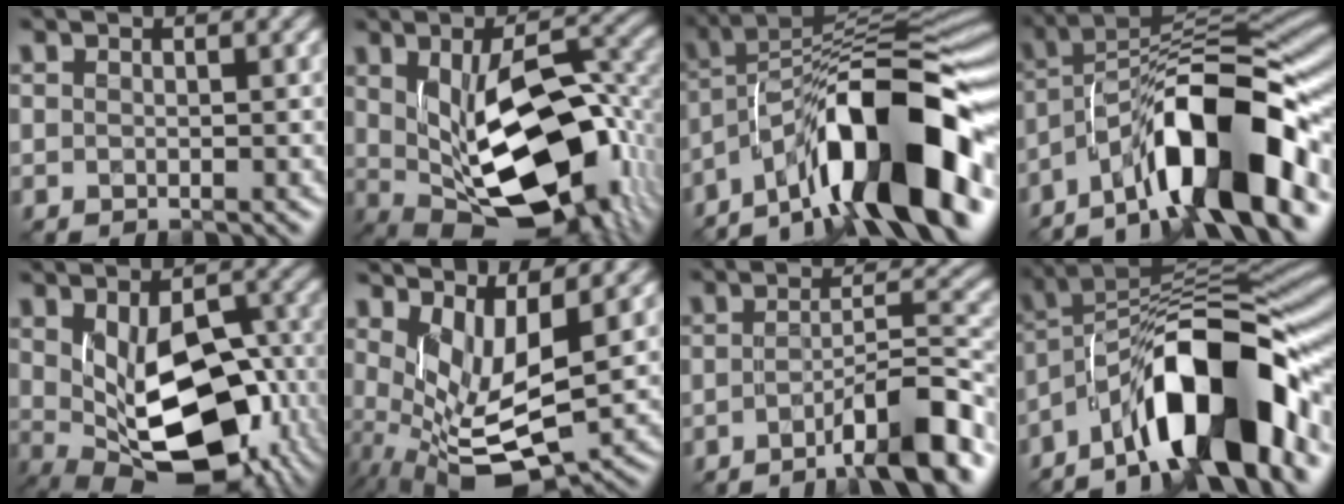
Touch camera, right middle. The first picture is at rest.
{"total": 13.8, "force": [-0.3, 6.8, 12.0], "torque": [-0.178, -0.021, 0.011]}
{"total": 13.4, "force": [-7.2, 4.0, 10.5], "torque": [-0.141, 0.031, -0.127]}
{"total": 12.1, "force": [-6.5, 3.3, 9.6], "torque": [-0.136, 0.027, -0.123]}
{"total": 12.4, "force": [-1.2, 7.0, 10.1], "torque": [-0.153, -0.030, 0.001]}
{"total": 6.6, "force": [0.8, 2.4, 6.1], "torque": [-0.127, -0.014, 0.019]}
{"total": 6.5, "force": [-4.1, 1.0, 5.0], "torque": [-0.072, 0.015, -0.069]}
{"total": 13.0, "force": [-6.5, 4.3, 10.3], "torque": [-0.142, 0.027, -0.121]}